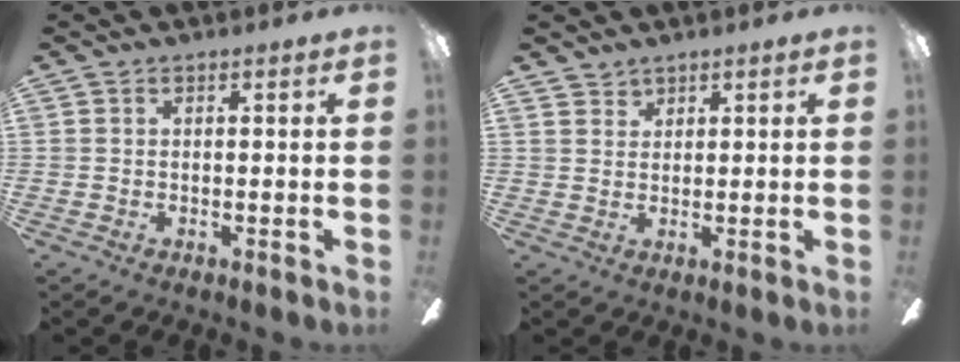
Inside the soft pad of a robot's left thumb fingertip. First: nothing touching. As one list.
[{"total": 2.1, "force": [1.9, 1.0, -0.1], "torque": [0.000, -0.005, 0.038]}]